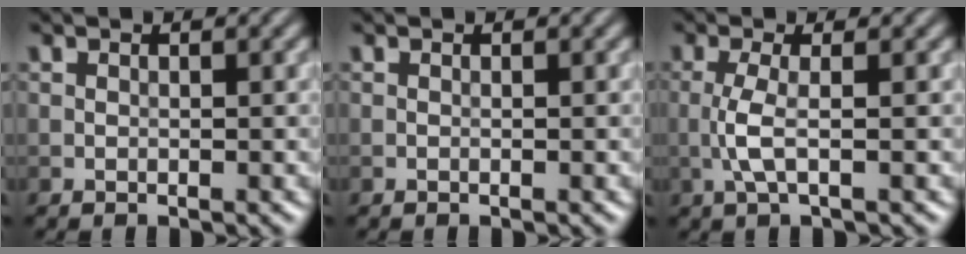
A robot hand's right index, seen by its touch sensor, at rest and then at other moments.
{"total": 0.0}
{"total": 2.4, "force": [-0.4, 0.4, 2.3], "torque": [-0.053, 0.001, -0.011]}